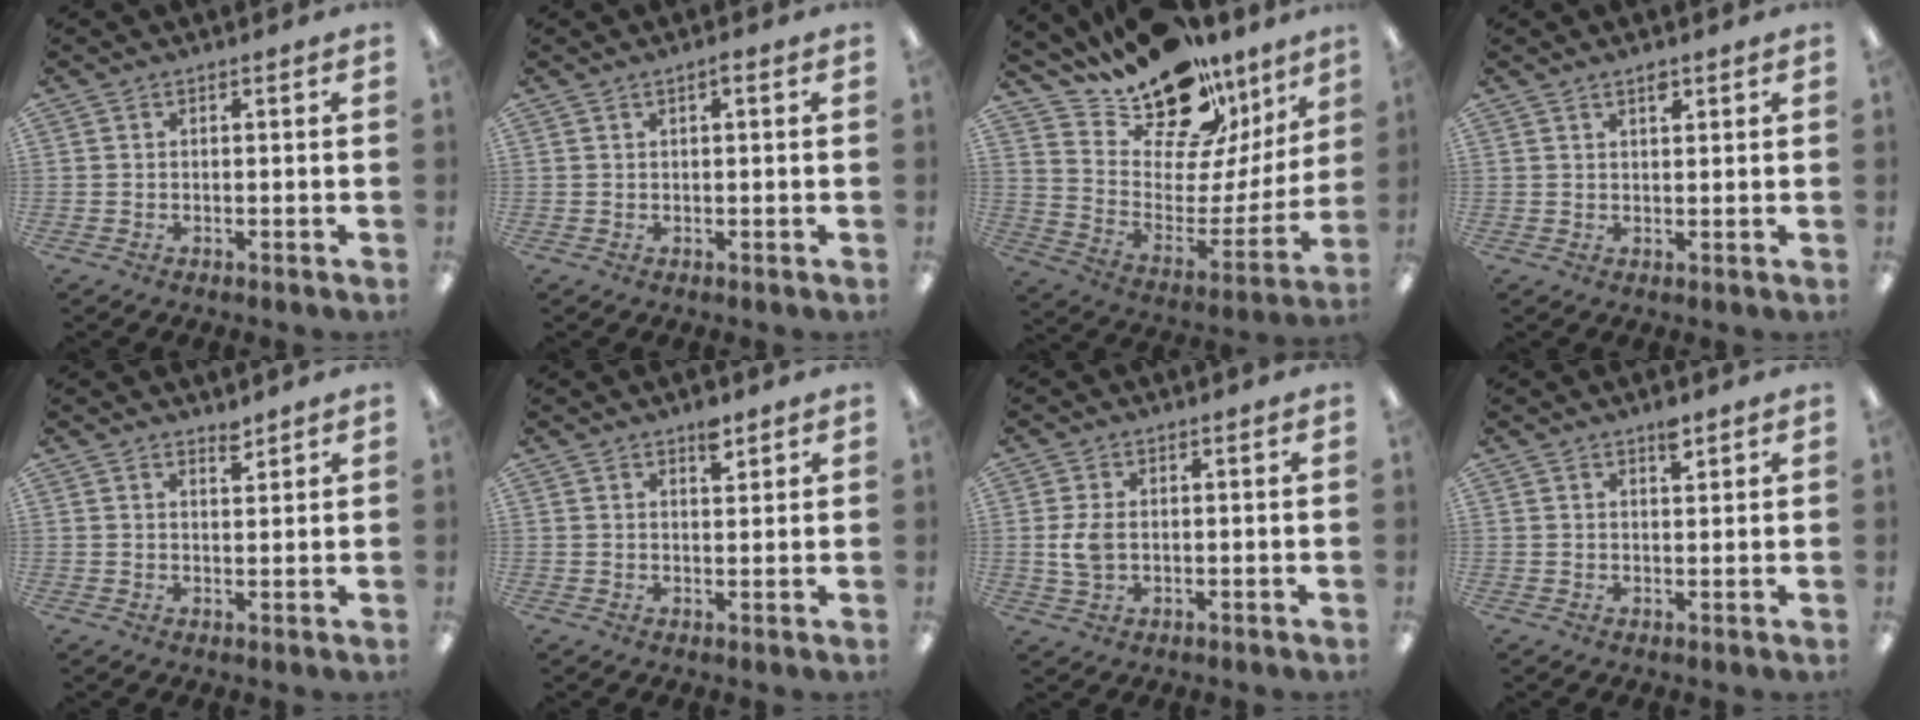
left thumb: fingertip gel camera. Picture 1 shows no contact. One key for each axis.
{"total": 1.5, "fx": 0.7, "fy": 0.4, "fz": 1.3, "tx": -0.025, "ty": 0.003, "tz": 0.011}
{"total": 17.9, "fx": 15.1, "fy": 7.3, "fz": 6.3, "tx": -0.108, "ty": -0.133, "tz": 0.263}
{"total": 2.5, "fx": 1.8, "fy": 0.9, "fz": 1.5, "tx": -0.015, "ty": -0.005, "tz": 0.029}
{"total": 2.6, "fx": 2.3, "fy": 0.8, "fz": 0.9, "tx": -0.005, "ty": -0.013, "tz": 0.038}
{"total": 4.4, "fx": 3.1, "fy": 2.0, "fz": 2.4, "tx": -0.021, "ty": -0.017, "tz": 0.048}
{"total": 5.0, "fx": 0.2, "fy": 3.1, "fz": 3.9, "tx": -0.094, "ty": 0.000, "tz": -0.002}
{"total": 3.3, "fx": 2.3, "fy": 1.4, "fz": 2.0, "tx": -0.019, "ty": -0.010, "tz": 0.036}